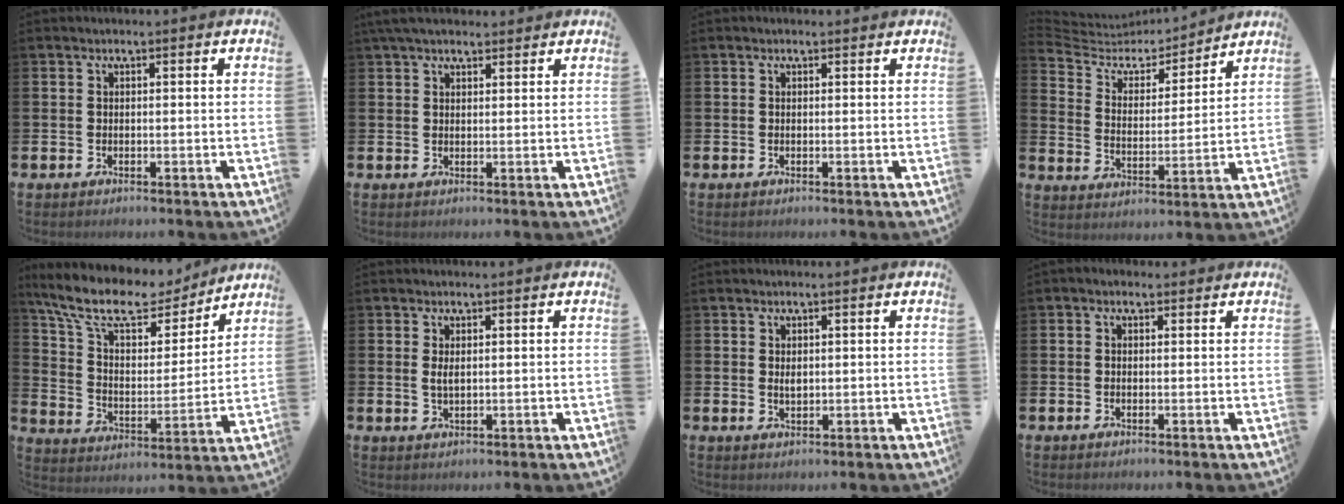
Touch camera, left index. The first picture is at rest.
{"total": 3.9, "force": [3.3, 1.4, 1.5], "torque": [-0.024, -0.008, 0.061]}
{"total": 0.0}
{"total": 5.6, "force": [5.0, 2.3, 1.0], "torque": [-0.054, -0.043, 0.081]}
{"total": 12.3, "force": [10.2, 4.3, 5.4], "torque": [-0.144, -0.056, 0.178]}
{"total": 1.6, "force": [0.8, 0.6, 1.2], "torque": [-0.022, 0.001, 0.012]}
{"total": 1.3, "force": [0.8, 0.7, 0.8], "torque": [-0.005, -0.001, 0.011]}
{"total": 0.9, "force": [0.4, 0.7, 0.4], "torque": [-0.005, 0.007, 0.006]}